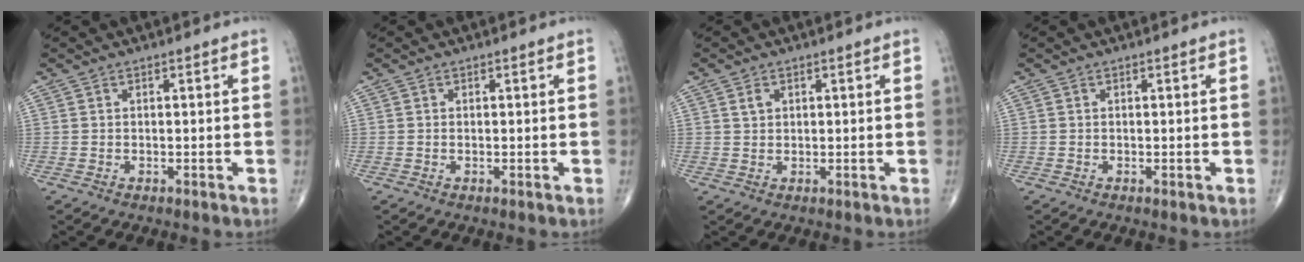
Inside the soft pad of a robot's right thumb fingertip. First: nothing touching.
{"total": 0.0}
{"total": 1.7, "force": [0.8, 1.3, 0.9], "torque": [-0.012, -0.001, 0.015]}
{"total": 0.0}